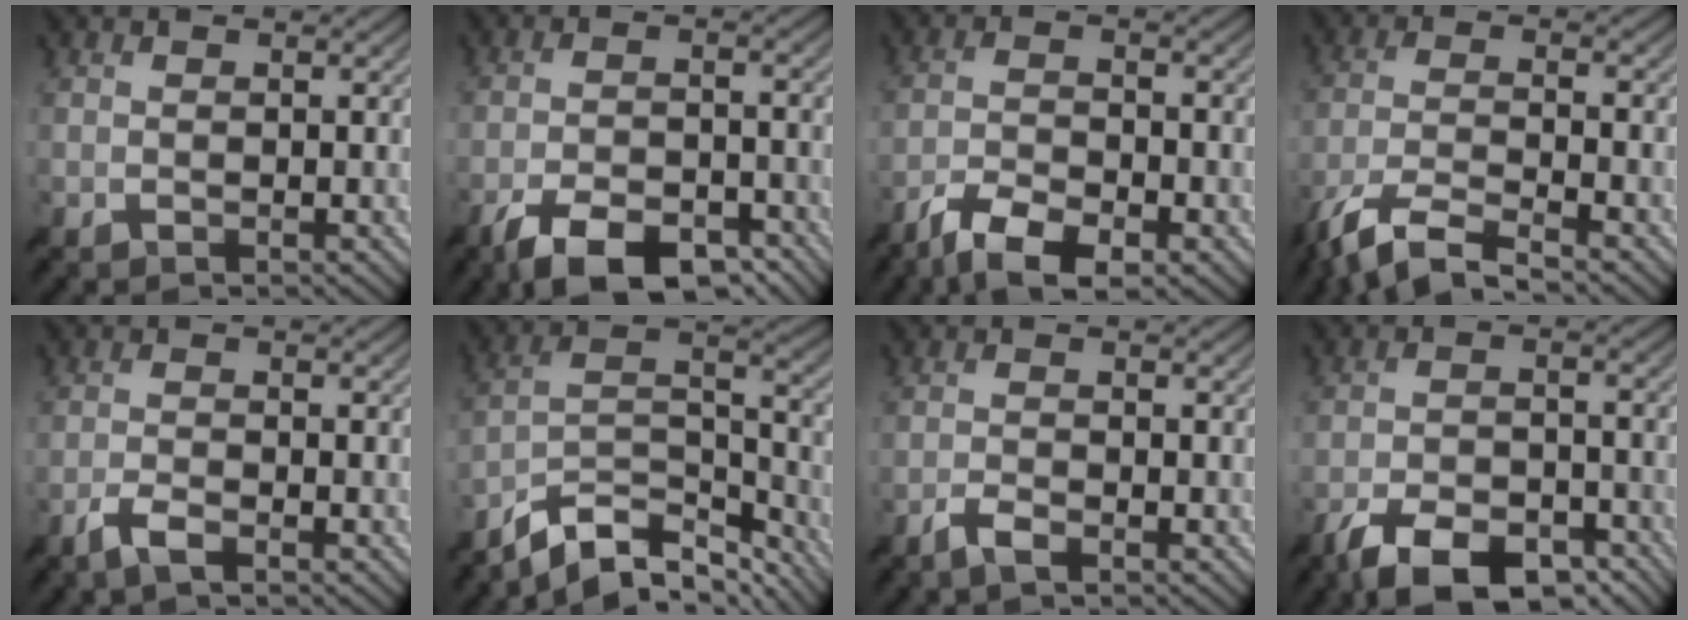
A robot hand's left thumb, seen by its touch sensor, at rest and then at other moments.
{"total": 10.3, "force": [-7.1, 3.6, 6.5], "torque": [-0.114, -0.001, -0.127]}
{"total": 7.4, "force": [-5.1, 2.1, 5.0], "torque": [-0.101, -0.004, -0.095]}
{"total": 8.1, "force": [-5.8, 1.8, 5.3], "torque": [-0.115, -0.009, -0.125]}
{"total": 2.8, "force": [-1.8, 0.6, 2.1], "torque": [-0.048, 0.002, -0.045]}
{"total": 11.3, "force": [-8.5, 4.5, 6.0], "torque": [-0.118, 0.000, -0.155]}
{"total": 2.1, "force": [-1.4, 0.4, 1.5], "torque": [-0.036, 0.003, -0.035]}
{"total": 10.8, "force": [-7.6, 4.0, 6.6], "torque": [-0.116, -0.004, -0.135]}